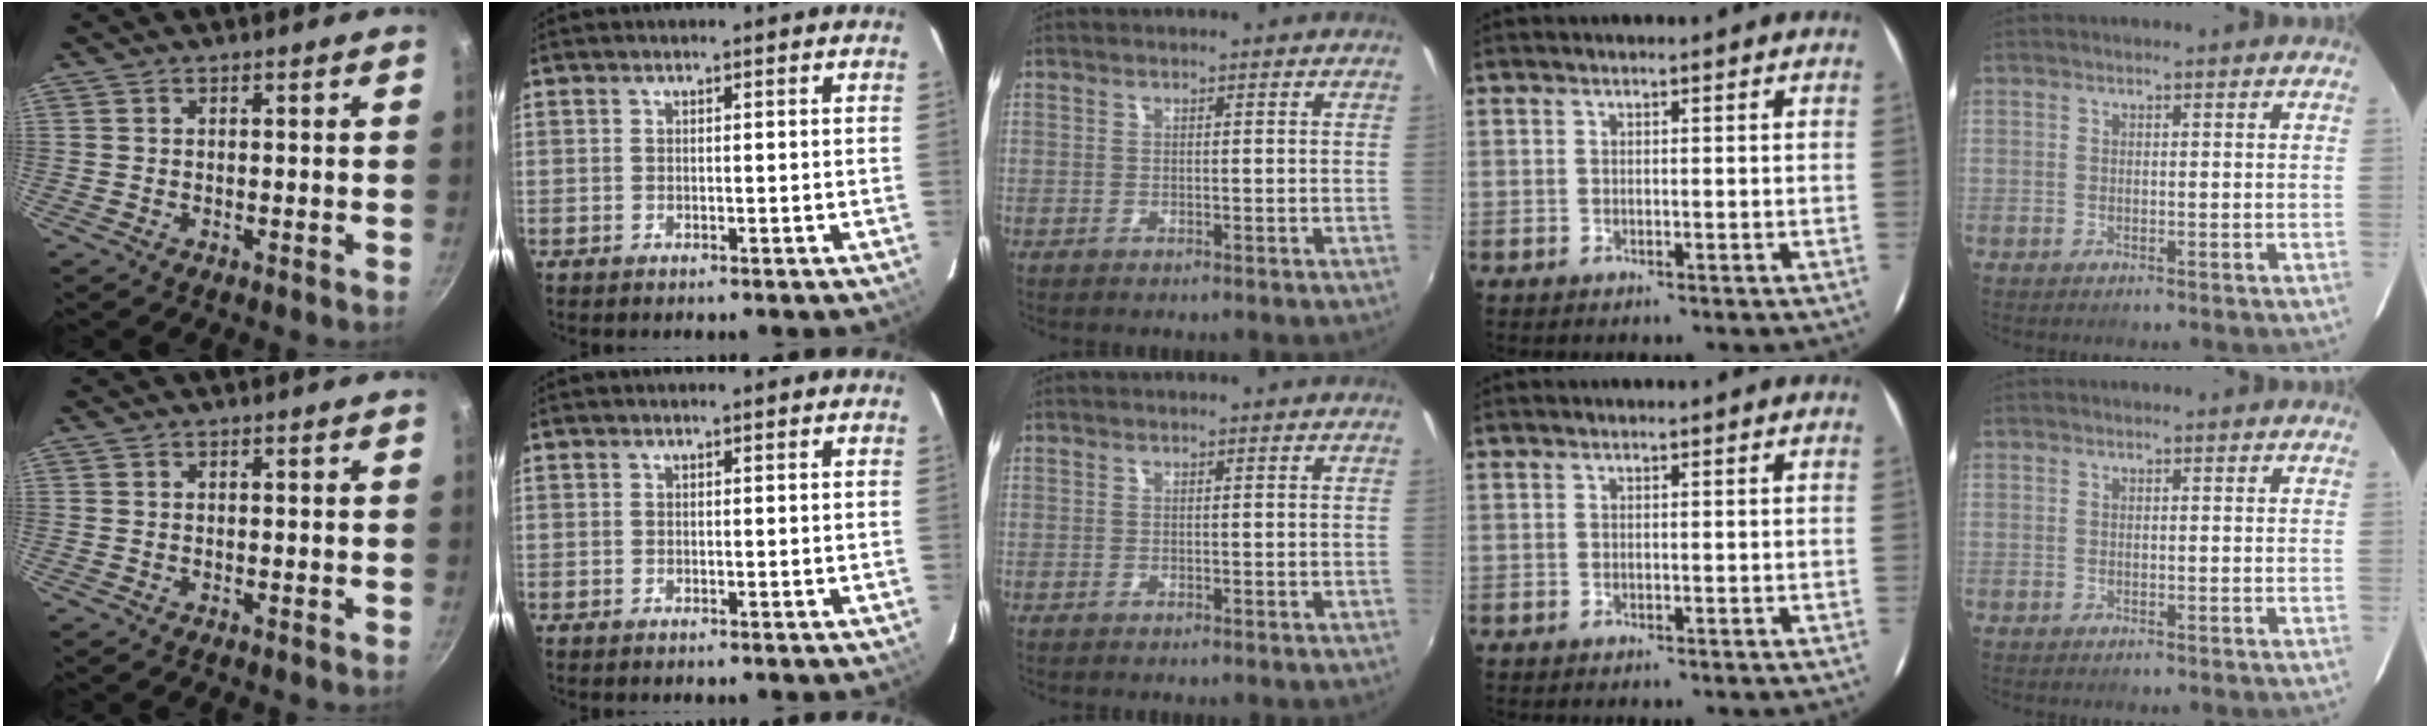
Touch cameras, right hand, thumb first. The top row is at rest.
{}